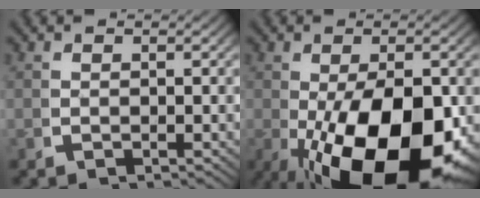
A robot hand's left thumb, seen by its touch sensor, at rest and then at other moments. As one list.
[{"total": 18.3, "force": [-5.2, 9.7, 14.6], "torque": [-0.256, -0.074, -0.039]}]